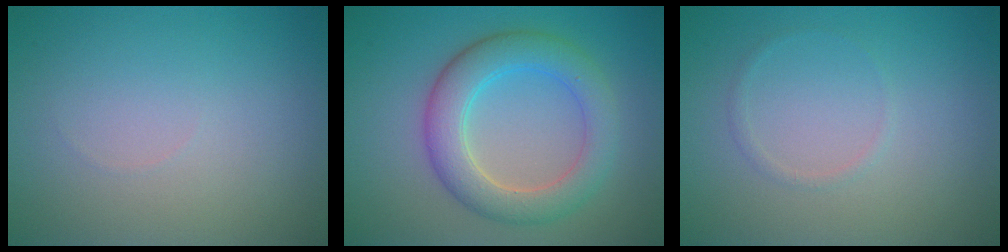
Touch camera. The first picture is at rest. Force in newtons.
{"total": 5.4, "press": 5.4, "slide": 0.1}
{"total": 0.7, "press": 0.7, "slide": 0.0}